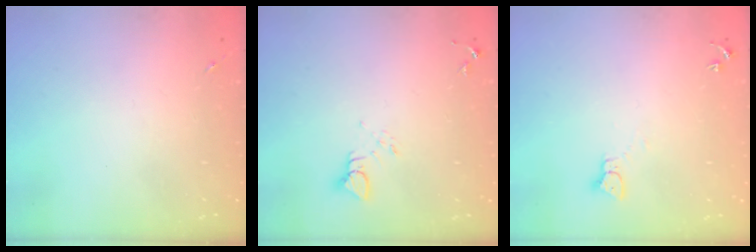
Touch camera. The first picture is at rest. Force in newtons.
{"total": 3.9, "press": 3.9, "slide": 0.2}
{"total": 2.3, "press": 2.3, "slide": 0.3}